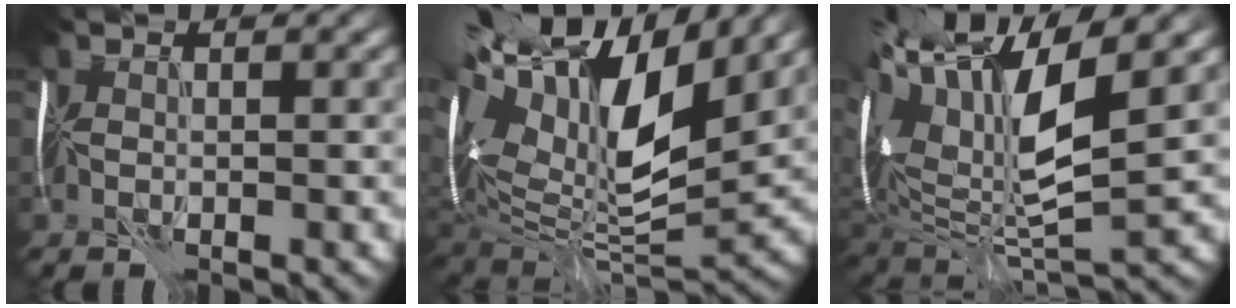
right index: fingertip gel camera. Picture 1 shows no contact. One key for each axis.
{"total": 15.9, "fx": 5.9, "fy": 7.4, "fz": 12.8, "tx": -0.276, "ty": 0.022, "tz": 0.118}
{"total": 12.3, "fx": 3.8, "fy": 4.8, "fz": 10.7, "tx": -0.244, "ty": 0.018, "tz": 0.074}